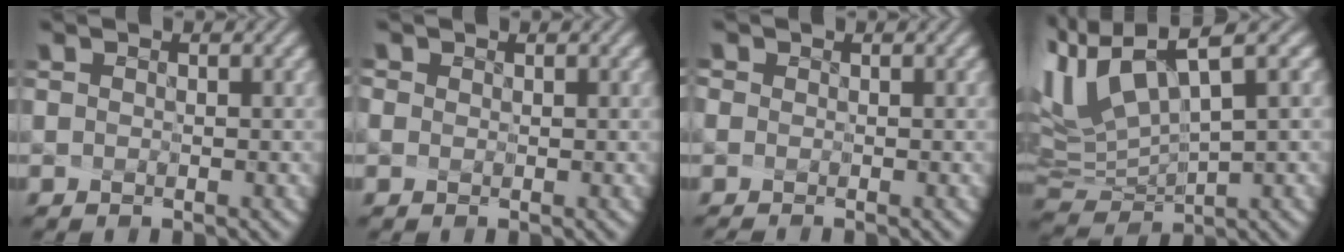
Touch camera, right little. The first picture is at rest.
{"total": 1.4, "force": [0.6, 1.1, 0.7], "torque": [-0.016, 0.010, 0.004]}
{"total": 1.1, "force": [-0.1, 0.9, 0.6], "torque": [-0.022, 0.007, 0.002]}
{"total": 6.9, "force": [4.0, 1.7, 5.4], "torque": [-0.138, 0.003, 0.102]}